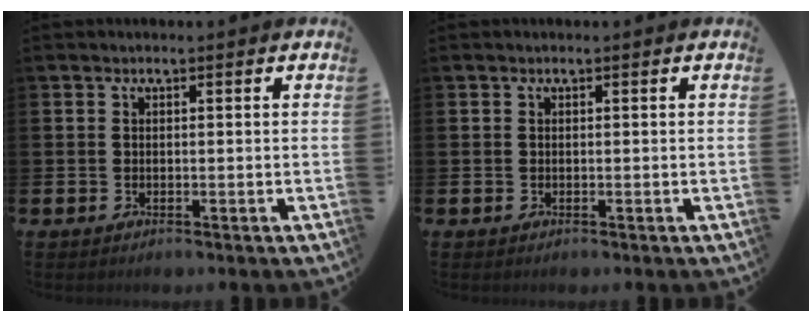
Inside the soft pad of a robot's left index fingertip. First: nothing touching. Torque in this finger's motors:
{"motor_torque": [0.00, 0.00, 0.00, 0.00]}